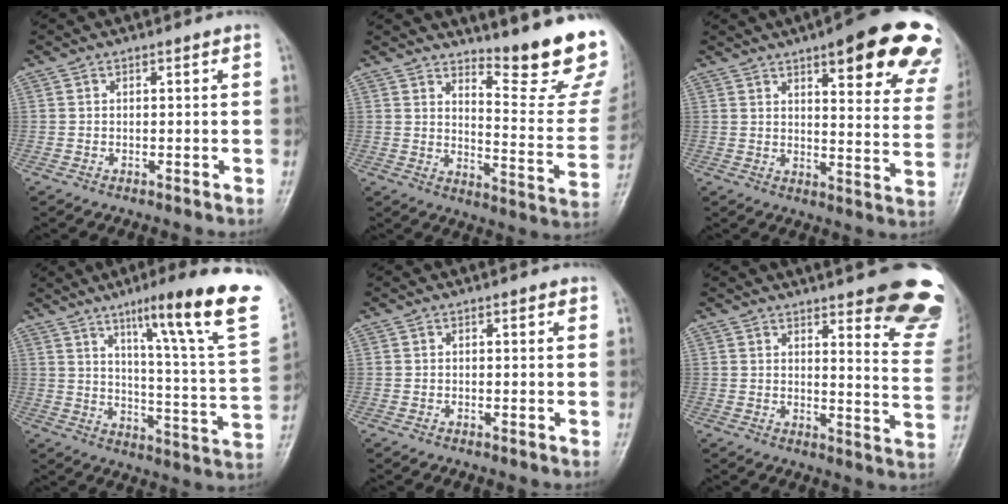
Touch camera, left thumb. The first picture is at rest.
{"total": 16.0, "force": [13.0, 1.7, 9.2], "torque": [-0.101, -0.144, 0.176]}
{"total": 23.3, "force": [14.5, 6.4, 17.1], "torque": [-0.177, -0.049, 0.167]}
{"total": 24.3, "force": [13.5, 2.4, 20.0], "torque": [-0.269, -0.052, 0.192]}
{"total": 1.0, "force": [0.7, 0.4, 0.6], "torque": [-0.009, -0.002, 0.006]}
{"total": 20.1, "force": [14.6, 4.7, 12.9], "torque": [-0.126, -0.093, 0.163]}